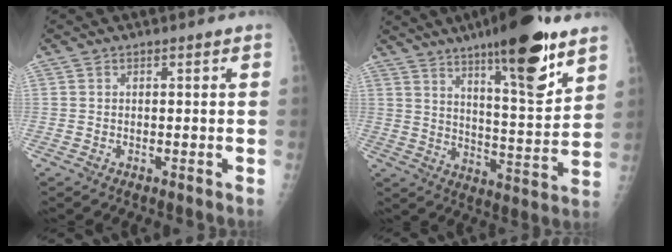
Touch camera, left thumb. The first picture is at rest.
{"total": 18.7, "force": [11.7, 4.1, 14.0], "torque": [-0.185, -0.070, 0.183]}